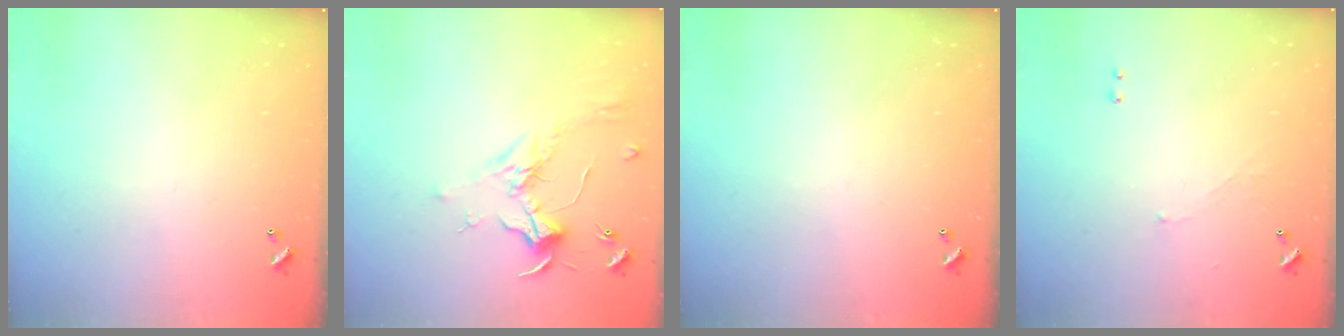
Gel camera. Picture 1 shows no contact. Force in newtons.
{"total": 1.8, "press": 1.6, "slide": 0.7}
{"total": 0.0}
{"total": 1.3, "press": 1.2, "slide": 0.5}